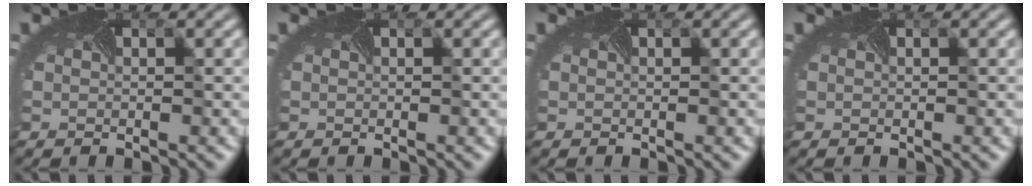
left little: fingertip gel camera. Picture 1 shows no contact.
{"total": 0.0}
{"total": 0.0}
{"total": 0.0}